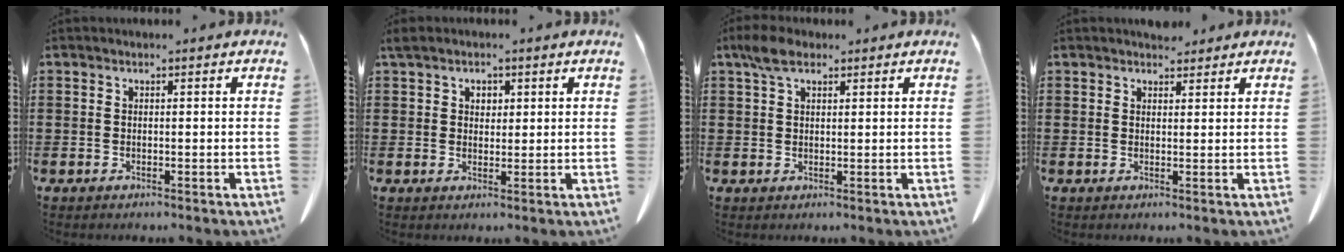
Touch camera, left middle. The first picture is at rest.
{"total": 2.4, "force": [1.5, 1.7, 1.0], "torque": [-0.018, 0.005, 0.024]}
{"total": 3.9, "force": [2.5, 2.0, 2.3], "torque": [-0.053, 0.009, 0.046]}
{"total": 2.5, "force": [2.3, 0.8, 0.3], "torque": [-0.004, -0.005, 0.043]}